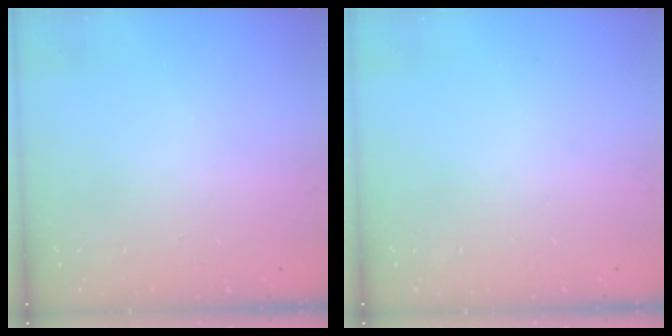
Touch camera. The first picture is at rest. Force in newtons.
{"total": 0.0}